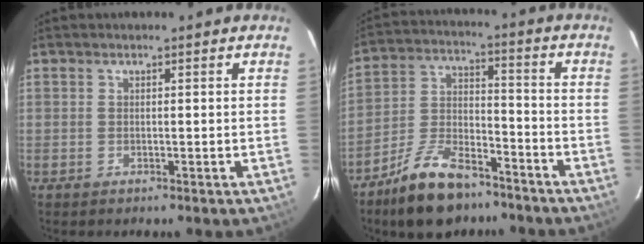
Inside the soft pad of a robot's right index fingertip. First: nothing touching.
{"total": 14.0, "force": [-10.3, 6.0, 7.4], "torque": [-0.154, 0.016, -0.181]}